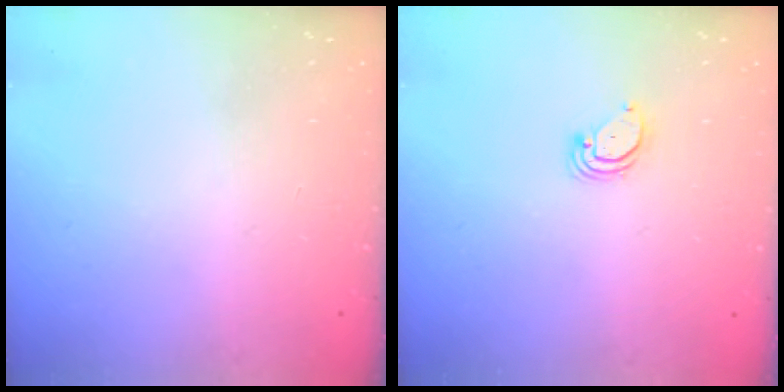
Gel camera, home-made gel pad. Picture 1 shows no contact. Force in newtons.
{"total": 2.0, "press": 2.0, "slide": 0.1}